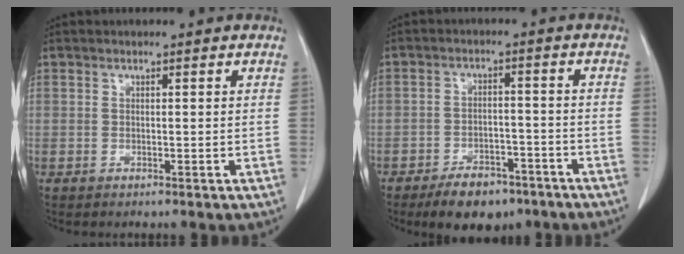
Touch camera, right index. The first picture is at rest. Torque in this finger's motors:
{"motor_torque": [-0.03, -0.11, -0.03, -0.04]}